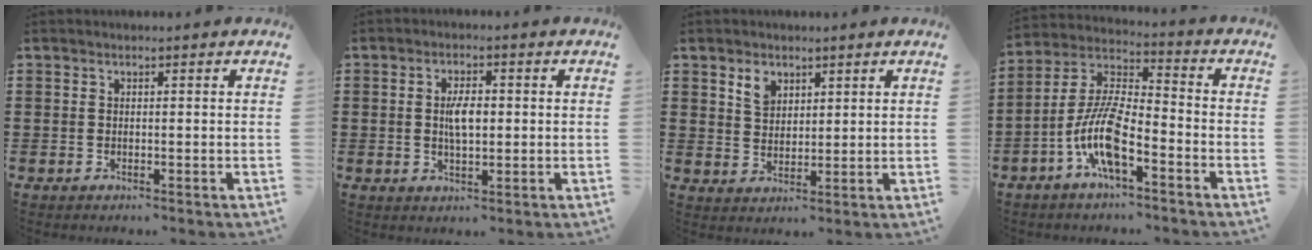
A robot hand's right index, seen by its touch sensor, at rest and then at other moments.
{"total": 4.2, "force": [0.2, 1.7, 3.8], "torque": [-0.073, -0.001, -0.003]}
{"total": 3.7, "force": [2.4, 2.4, 1.4], "torque": [-0.029, 0.003, 0.045]}
{"total": 10.3, "force": [-5.1, 3.1, 8.4], "torque": [-0.200, -0.009, -0.103]}